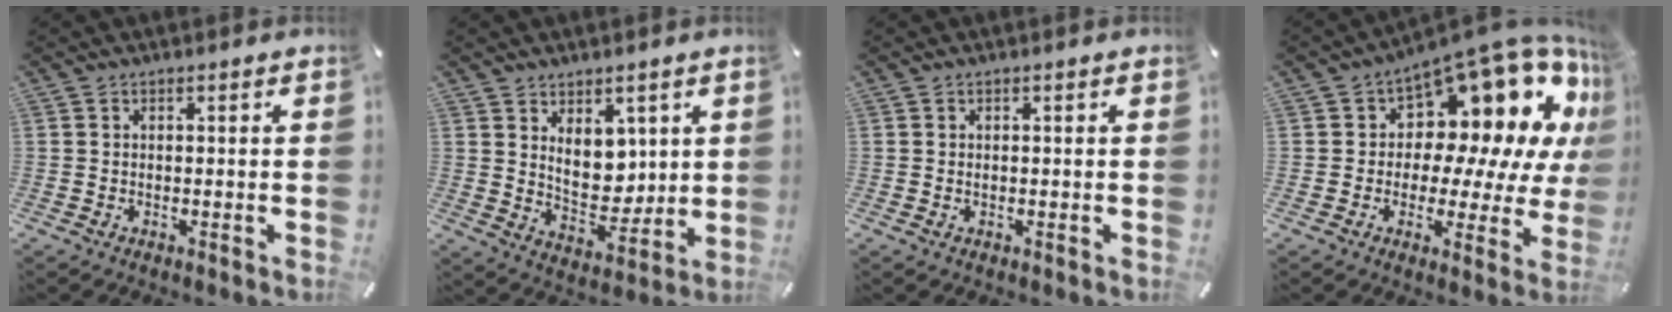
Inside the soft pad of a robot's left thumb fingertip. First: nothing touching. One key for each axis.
{"total": 9.2, "fx": 3.8, "fy": 6.7, "fz": 5.1, "tx": -0.067, "ty": -0.025, "tz": 0.071}
{"total": 0.5, "fx": 0.0, "fy": 0.3, "fz": 0.4, "tx": -0.009, "ty": 0.000, "tz": -0.001}
{"total": 15.4, "fx": 9.8, "fy": 8.3, "fz": 8.5, "tx": -0.110, "ty": -0.105, "tz": 0.164}